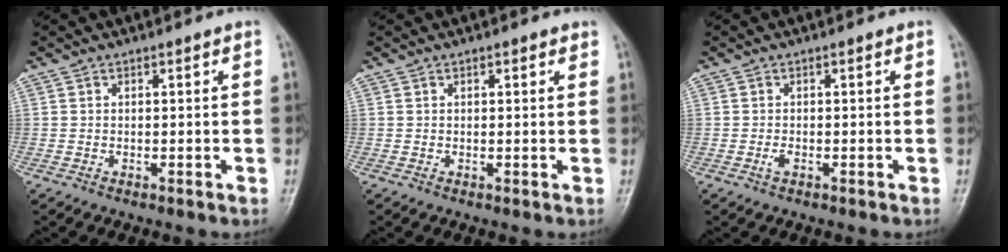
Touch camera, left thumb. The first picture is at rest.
{"total": 1.2, "force": [0.7, 0.5, 0.7], "torque": [-0.005, -0.001, 0.006]}
{"total": 1.1, "force": [-0.4, 0.5, 0.9], "torque": [-0.019, -0.002, -0.008]}